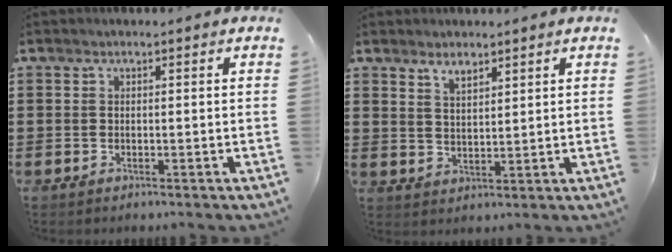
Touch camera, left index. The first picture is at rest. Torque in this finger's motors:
{"motor_torque": [0.33, -0.37, 0.26, 0.02]}